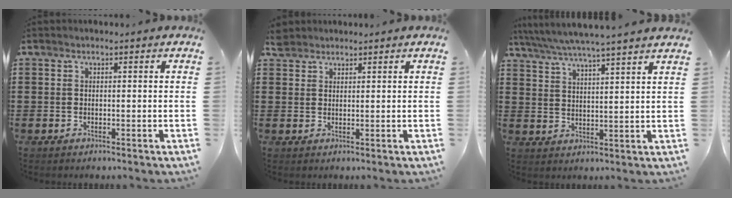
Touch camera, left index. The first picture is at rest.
{"total": 2.3, "force": [2.1, 1.0, 0.3], "torque": [-0.012, 0.006, 0.041]}
{"total": 5.0, "force": [4.6, -0.7, 1.9], "torque": [-0.055, -0.027, 0.078]}